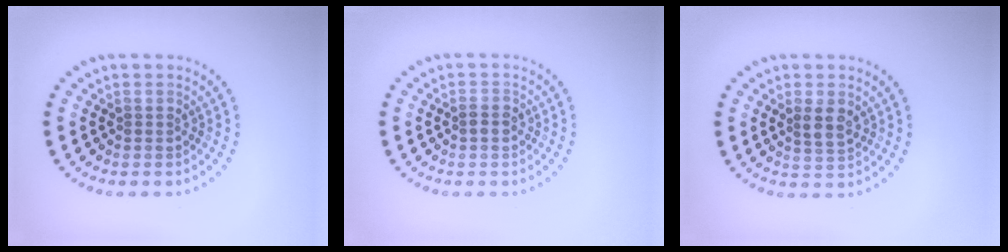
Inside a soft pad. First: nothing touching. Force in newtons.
{"total": 1.2, "press": 1.2, "slide": 0.2}
{"total": 2.1, "press": 2.0, "slide": 0.7}